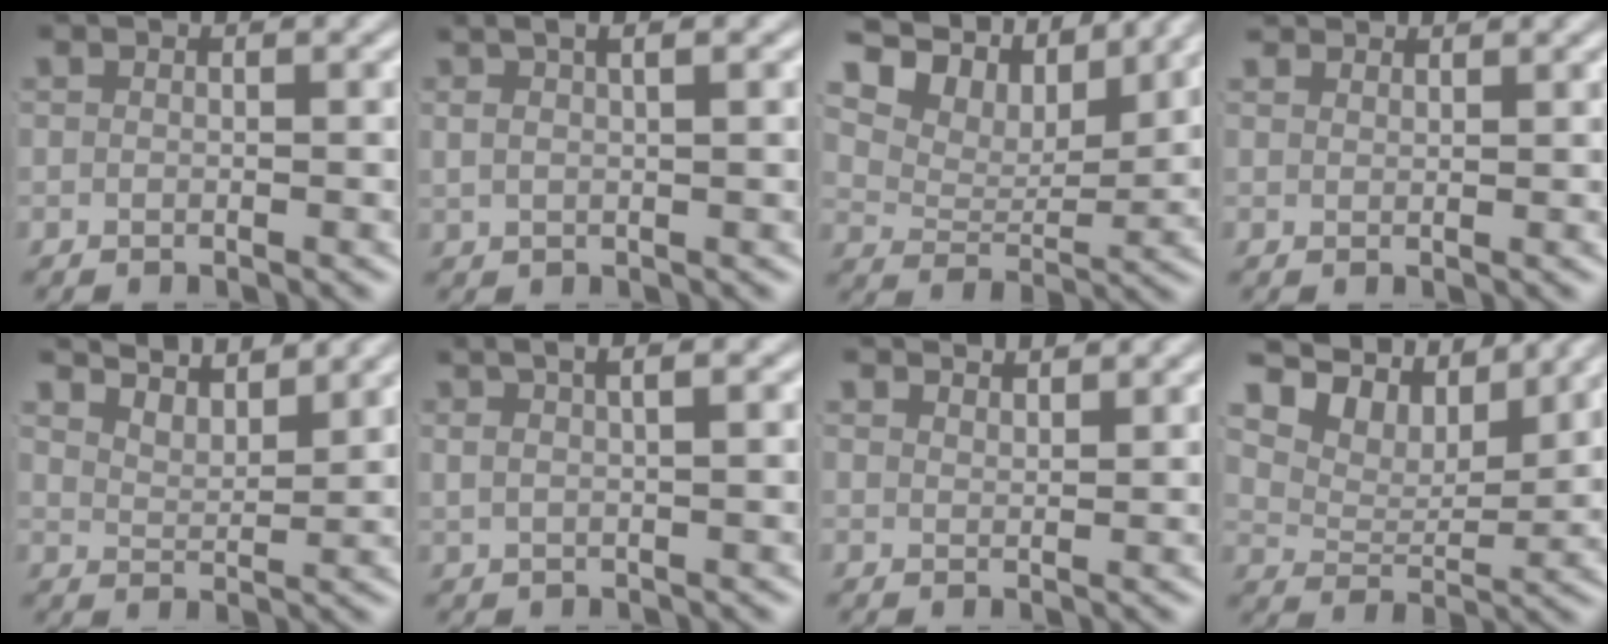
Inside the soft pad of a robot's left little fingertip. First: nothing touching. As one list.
[{"total": 4.2, "force": [2.3, 1.4, 3.2], "torque": [-0.045, 0.017, 0.038]}, {"total": 10.2, "force": [5.8, 6.1, 5.8], "torque": [-0.117, 0.016, 0.086]}, {"total": 2.0, "force": [2.0, 0.1, 0.3], "torque": [-0.002, -0.001, 0.037]}, {"total": 6.1, "force": [5.2, 2.1, 2.5], "torque": [-0.041, 0.003, 0.079]}, {"total": 4.8, "force": [2.7, 1.5, 3.6], "torque": [-0.051, 0.019, 0.044]}, {"total": 2.7, "force": [2.6, -0.1, 0.5], "torque": [-0.002, -0.005, 0.049]}, {"total": 9.2, "force": [5.8, 5.0, 5.2], "torque": [-0.102, 0.014, 0.088]}]